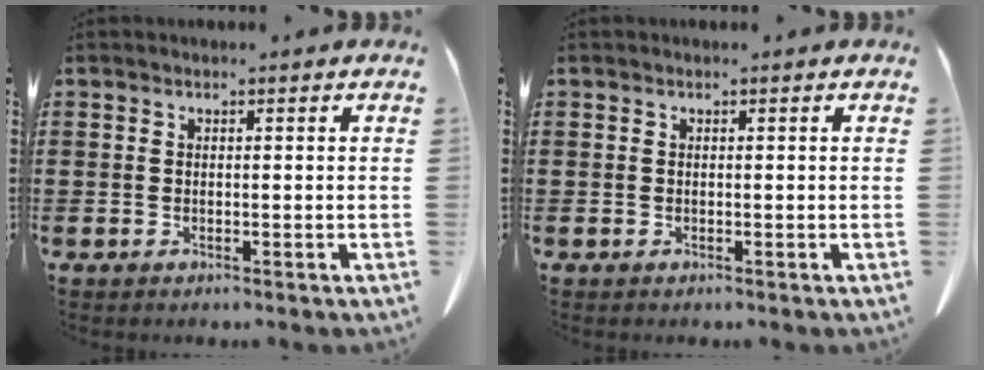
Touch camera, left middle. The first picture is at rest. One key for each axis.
{"total": 0.0}